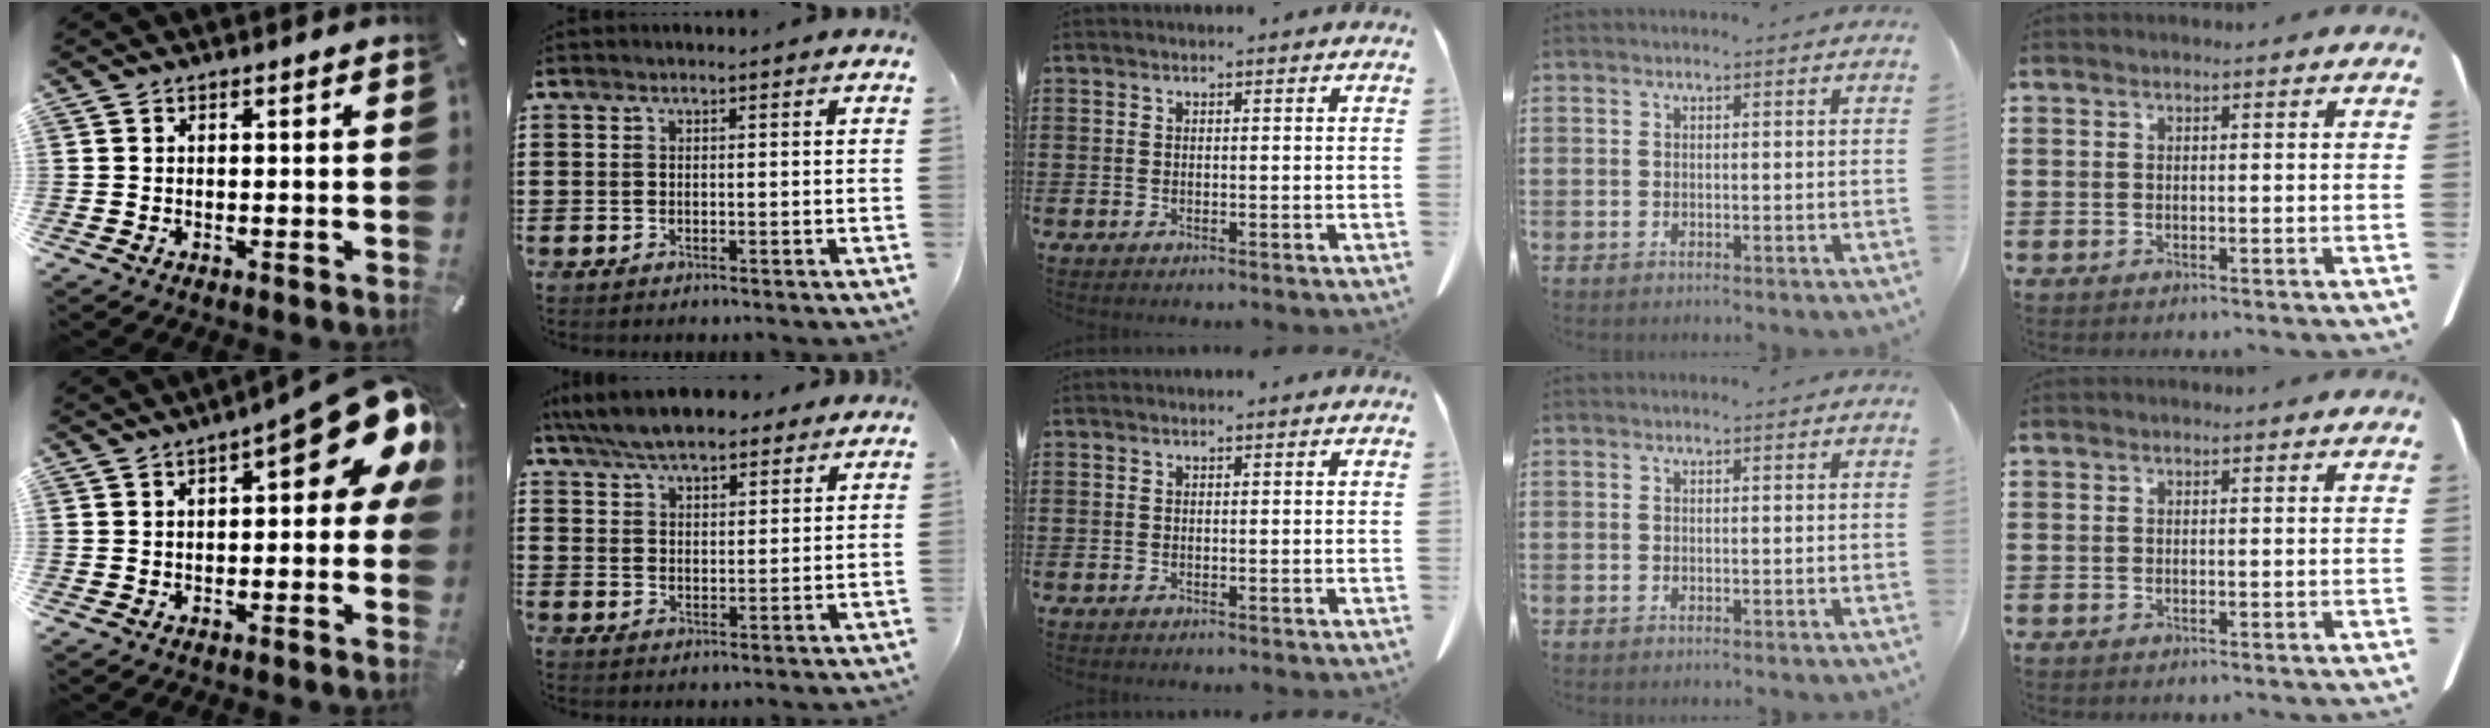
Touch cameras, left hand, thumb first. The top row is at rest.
{"thumb": {"total": 15.7, "force": [6.0, 5.6, 13.4], "torque": [-0.167, -0.045, 0.095]}, "index": {"total": 7.1, "force": [6.3, 2.0, 2.6], "torque": [-0.072, -0.007, 0.118]}}